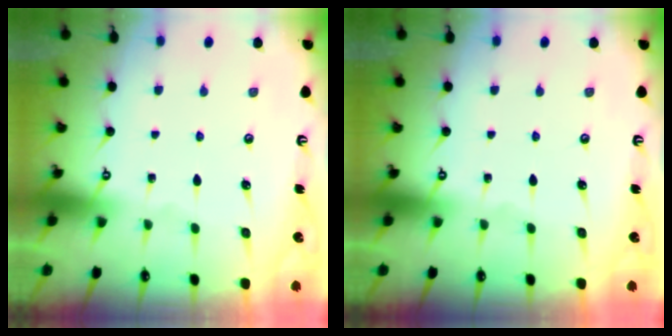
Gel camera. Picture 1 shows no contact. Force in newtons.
{"total": 0.0}